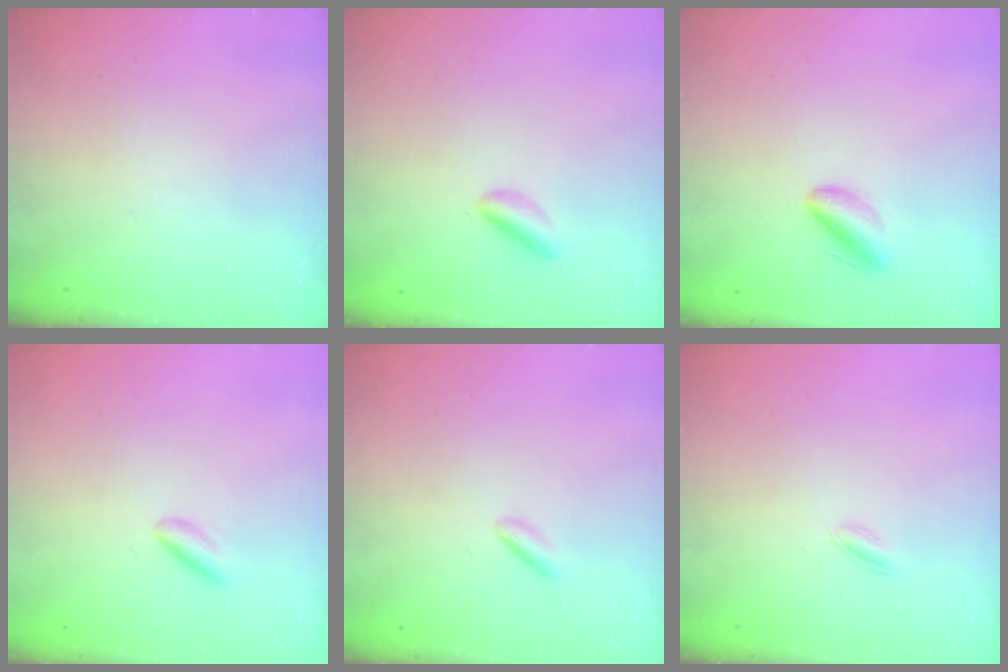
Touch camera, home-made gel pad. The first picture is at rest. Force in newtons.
{"total": 3.8, "press": 3.5, "slide": 1.4}
{"total": 6.1, "press": 5.9, "slide": 1.6}
{"total": 3.0, "press": 2.9, "slide": 0.8}
{"total": 1.8, "press": 1.6, "slide": 0.8}
{"total": 2.3, "press": 2.2, "slide": 0.7}